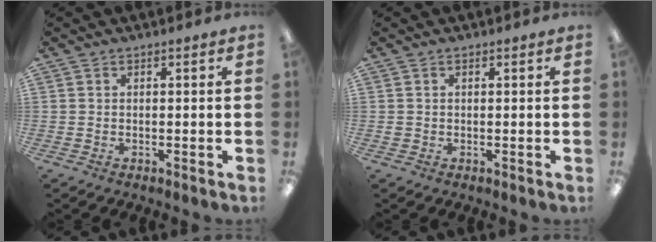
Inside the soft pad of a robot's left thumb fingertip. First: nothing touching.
{"total": 0.9, "force": [0.2, 0.8, 0.3], "torque": [-0.007, 0.005, 0.002]}